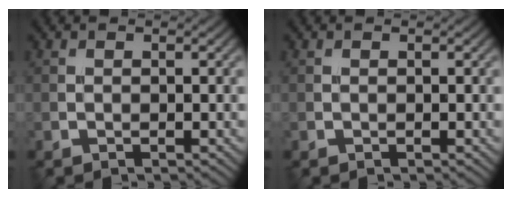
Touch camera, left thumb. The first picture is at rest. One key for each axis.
{"total": 0.0}